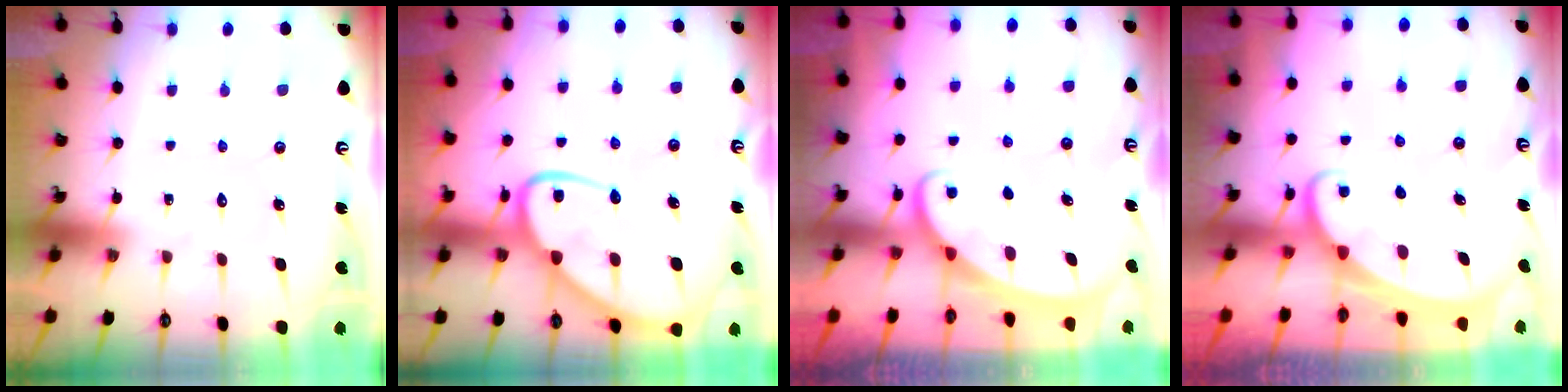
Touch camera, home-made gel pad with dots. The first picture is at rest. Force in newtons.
{"total": 14.6, "press": 14.6, "slide": 1.5}
{"total": 2.2, "press": 2.2, "slide": 0.4}
{"total": 1.8, "press": 1.8, "slide": 0.2}